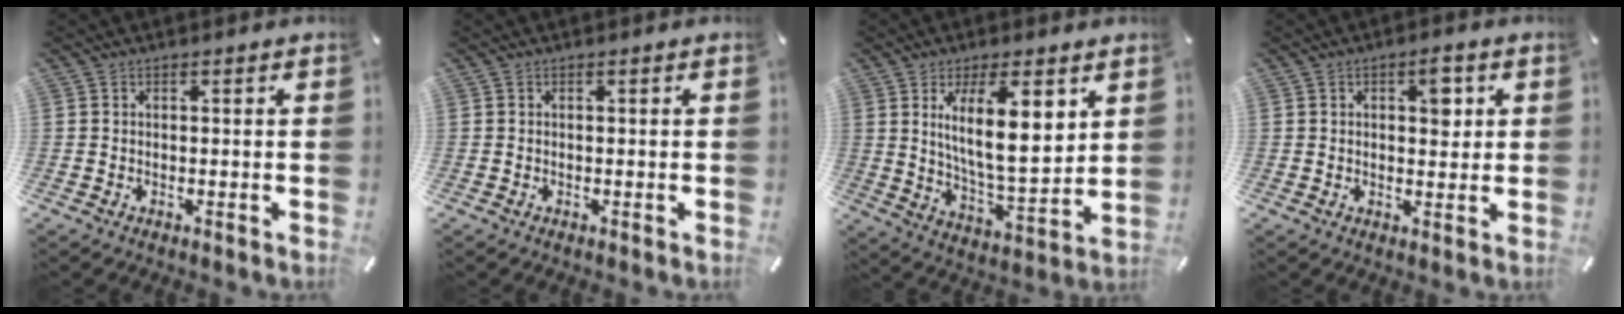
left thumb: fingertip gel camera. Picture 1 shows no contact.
{"total": 0.0}
{"total": 15.1, "force": [5.8, 5.6, 12.7], "torque": [-0.214, -0.022, 0.092]}
{"total": 5.5, "force": [1.5, 2.9, 4.4], "torque": [-0.043, -0.011, 0.015]}